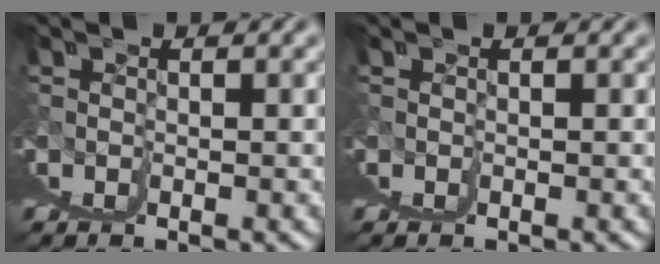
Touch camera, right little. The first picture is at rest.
{"total": 0.0}